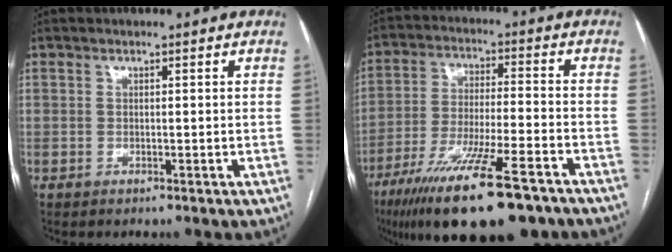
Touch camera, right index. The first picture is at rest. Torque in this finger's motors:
{"motor_torque": [1.43, -0.71, 1.05, 0.21]}